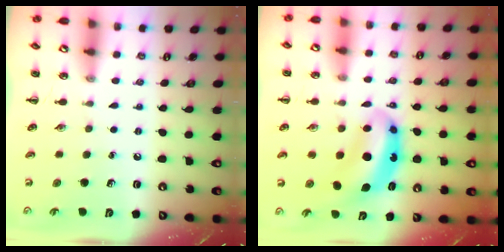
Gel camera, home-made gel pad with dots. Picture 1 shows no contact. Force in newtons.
{"total": 7.9, "press": 7.6, "slide": 1.8}